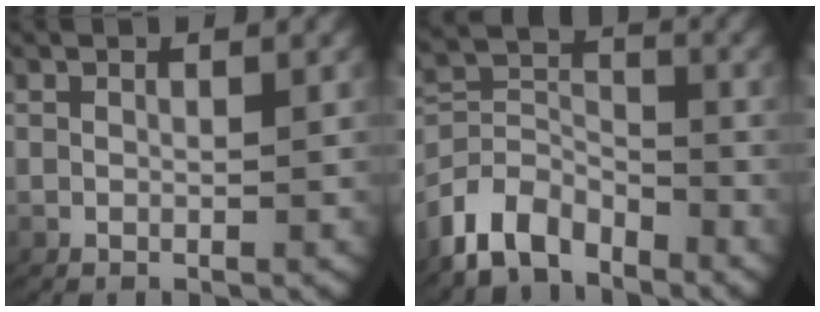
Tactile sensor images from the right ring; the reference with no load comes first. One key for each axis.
{"total": 7.6, "fx": -4.2, "fy": 5.5, "fz": 3.1, "tx": -0.064, "ty": -0.039, "tz": -0.066}